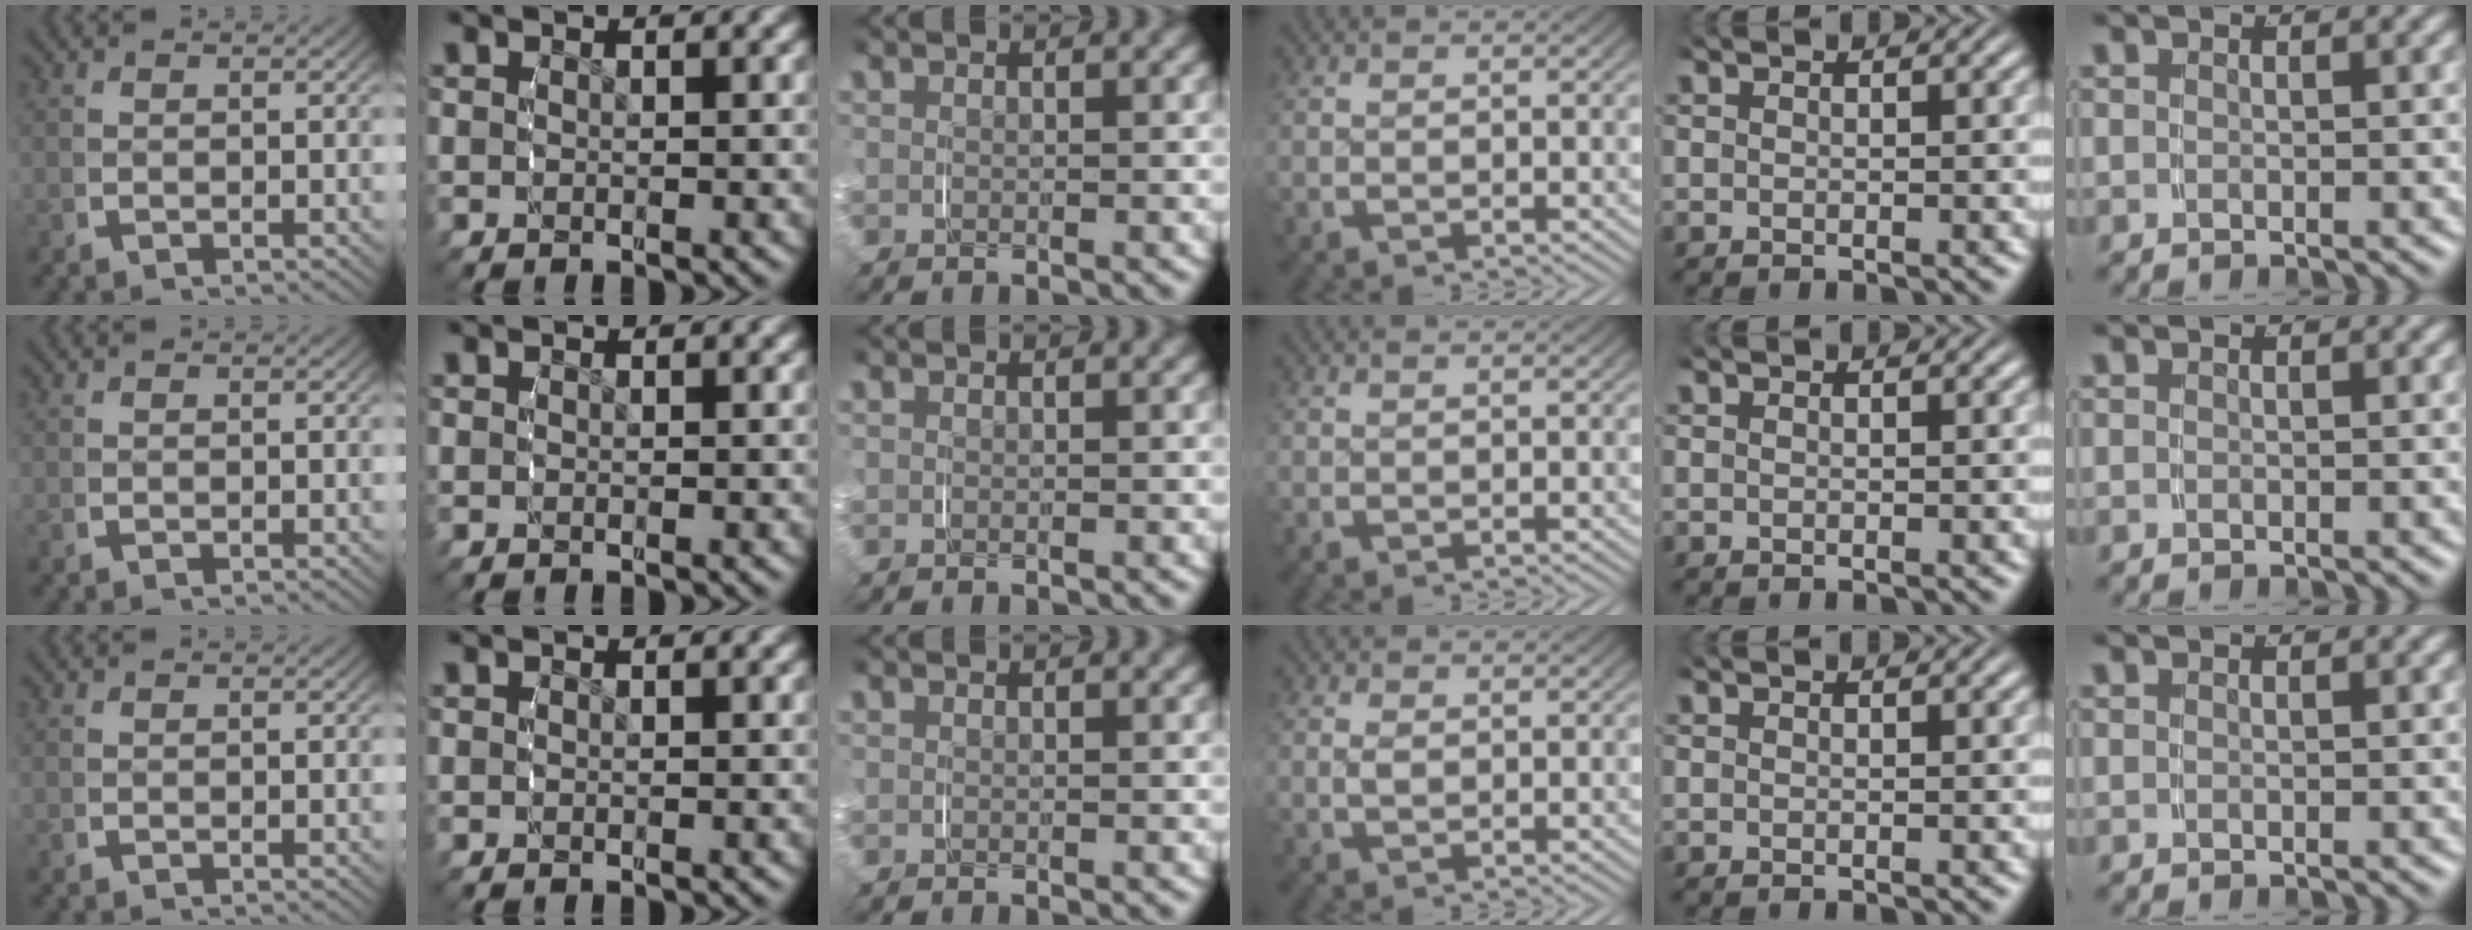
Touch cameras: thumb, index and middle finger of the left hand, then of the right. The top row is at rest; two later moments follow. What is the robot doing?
{"motion": "grasp_and_lifting", "object": "ribbon"}